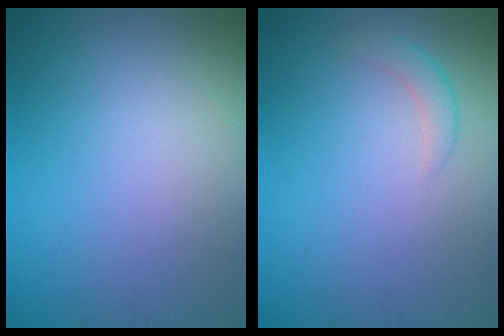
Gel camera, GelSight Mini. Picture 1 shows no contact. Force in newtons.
{"total": 1.4, "press": 1.4, "slide": 0.1}